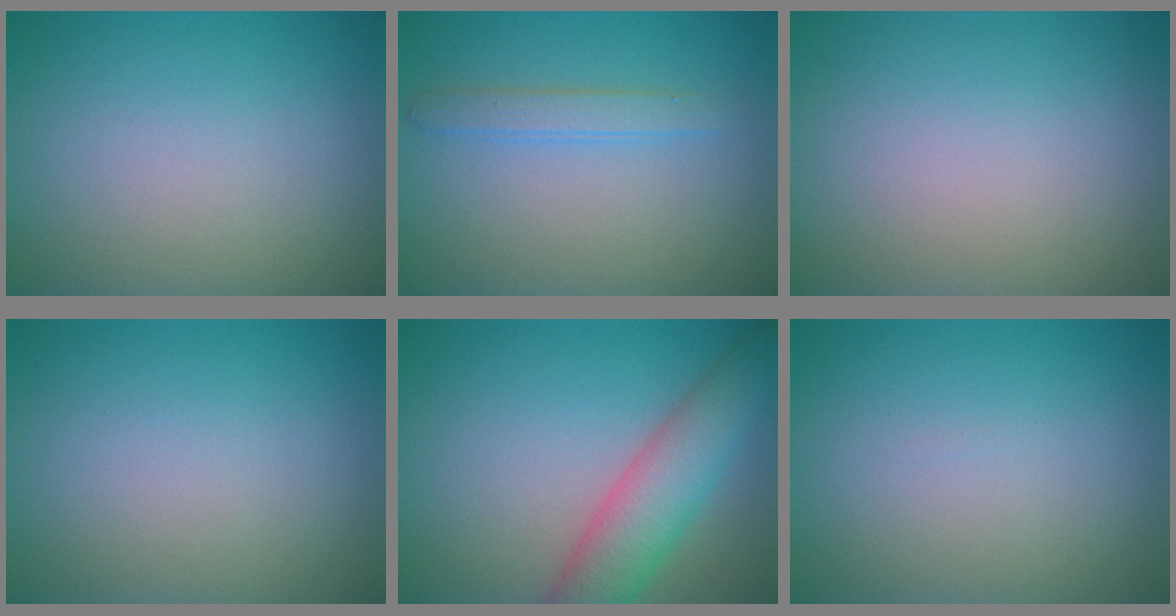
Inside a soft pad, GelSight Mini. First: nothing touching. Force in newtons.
{"total": 1.8, "press": 1.8, "slide": 0.1}
{"total": 0.0}
{"total": 0.0}
{"total": 6.1, "press": 6.1, "slide": 0.3}
{"total": 0.0}